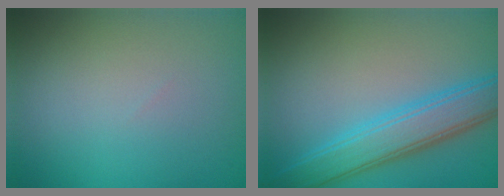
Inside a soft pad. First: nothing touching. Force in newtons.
{"total": 5.3, "press": 5.3, "slide": 0.1}